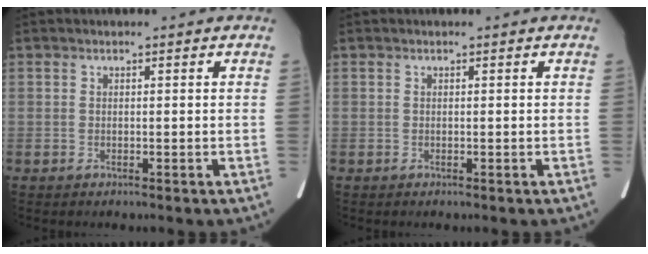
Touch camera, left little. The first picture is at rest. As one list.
[{"total": 0.0}]